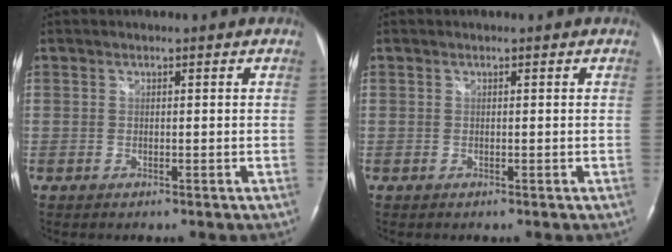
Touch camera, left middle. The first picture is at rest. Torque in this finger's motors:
{"motor_torque": [-0.05, 0.05, 0.02, 0.00]}